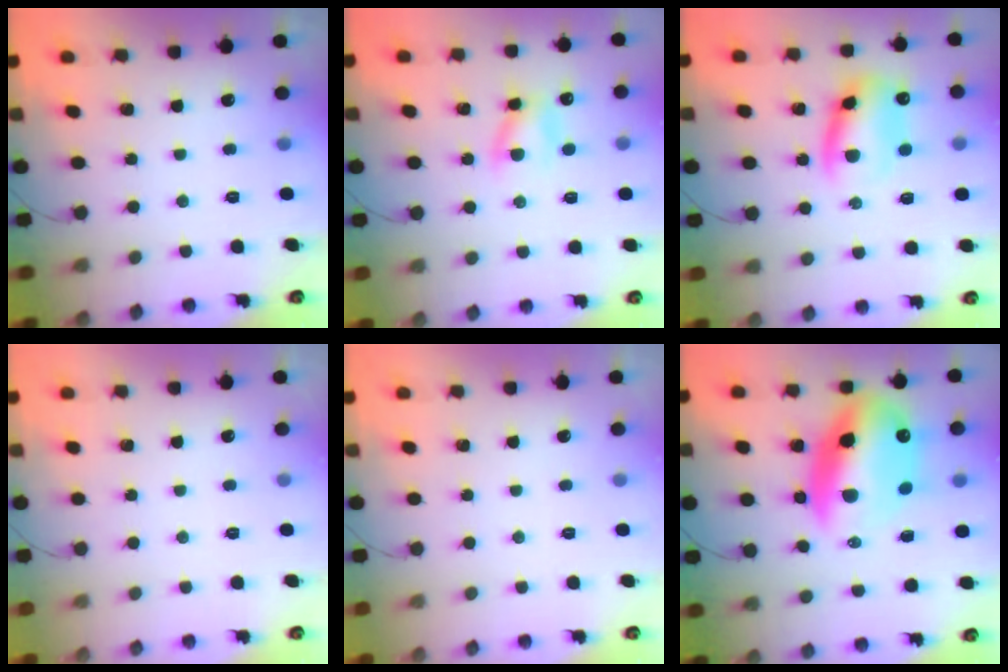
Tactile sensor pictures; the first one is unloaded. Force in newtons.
{"total": 7.2, "press": 7.0, "slide": 1.7}
{"total": 10.9, "press": 10.6, "slide": 2.4}
{"total": 0.0}
{"total": 0.0}
{"total": 20.9, "press": 20.2, "slide": 5.6}